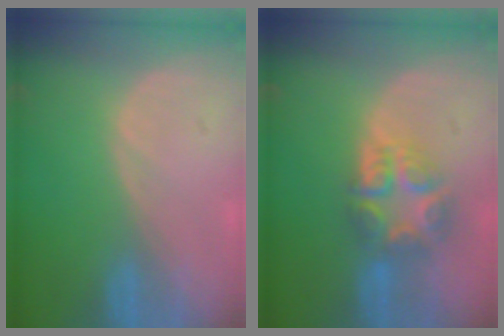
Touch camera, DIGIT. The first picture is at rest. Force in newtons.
{"total": 7.6, "press": 6.6, "slide": 3.7}